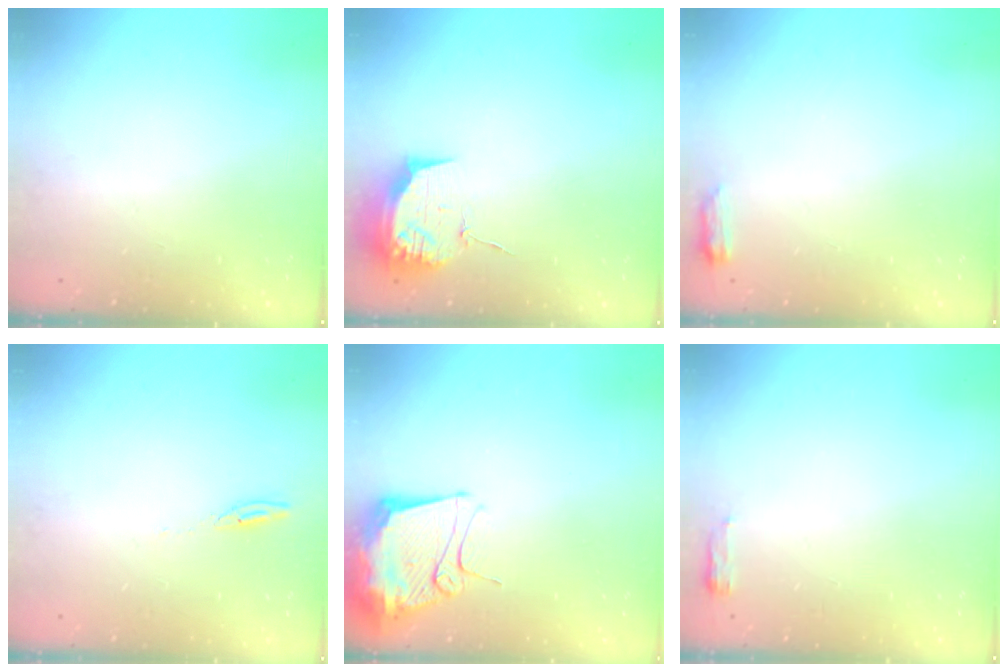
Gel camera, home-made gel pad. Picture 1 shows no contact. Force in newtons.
{"total": 13.9, "press": 13.9, "slide": 0.1}
{"total": 3.3, "press": 3.2, "slide": 0.5}
{"total": 2.7, "press": 2.7, "slide": 0.2}
{"total": 13.4, "press": 13.4, "slide": 1.3}
{"total": 3.3, "press": 3.2, "slide": 1.0}